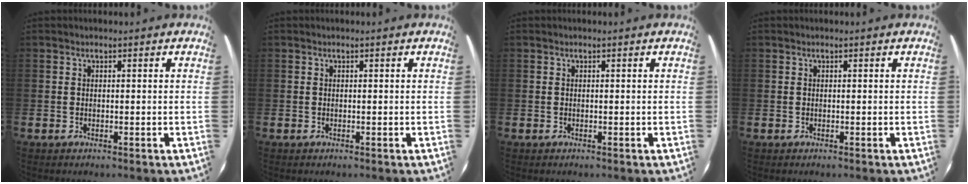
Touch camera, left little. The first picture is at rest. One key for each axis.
{"total": 0.0}
{"total": 0.0}
{"total": 0.0}